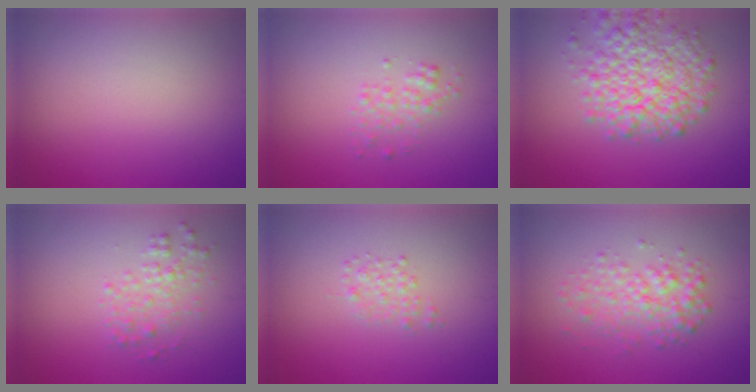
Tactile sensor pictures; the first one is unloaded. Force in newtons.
{"total": 1.5, "press": 1.5, "slide": 0.0}
{"total": 6.4, "press": 6.4, "slide": 0.3}
{"total": 2.0, "press": 2.0, "slide": 0.0}
{"total": 1.2, "press": 1.2, "slide": 0.0}
{"total": 3.1, "press": 3.1, "slide": 0.1}